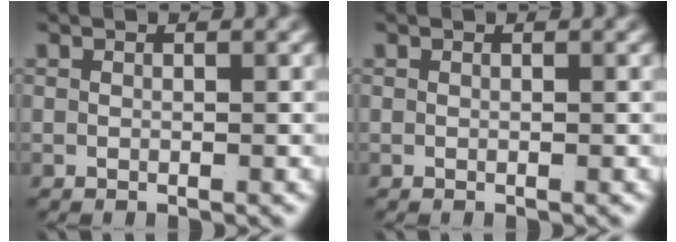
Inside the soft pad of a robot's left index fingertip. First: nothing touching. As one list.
[{"total": 0.0}]